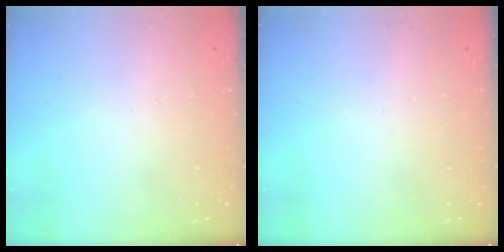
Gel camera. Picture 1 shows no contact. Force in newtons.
{"total": 0.0}